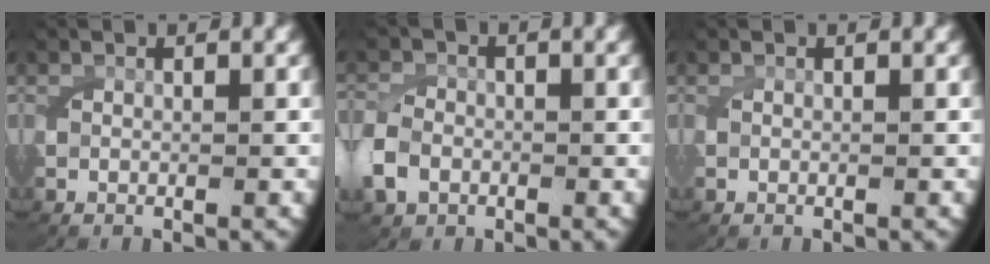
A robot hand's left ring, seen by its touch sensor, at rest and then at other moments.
{"total": 3.0, "force": [-1.1, 2.6, 1.2], "torque": [-0.043, -0.006, -0.017]}
{"total": 0.0}